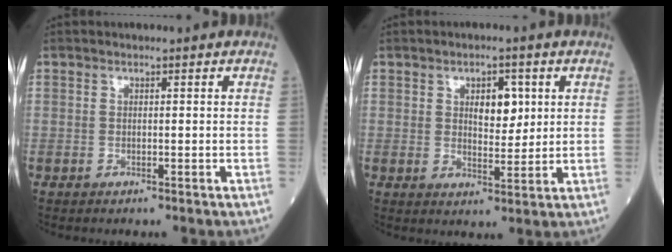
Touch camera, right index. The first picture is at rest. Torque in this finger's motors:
{"motor_torque": [0.86, 0.35, 0.36, 0.09]}